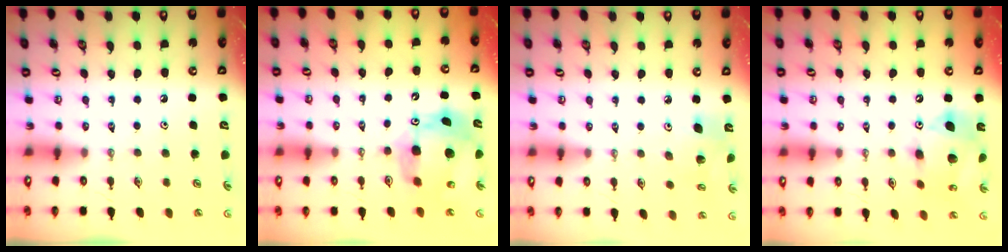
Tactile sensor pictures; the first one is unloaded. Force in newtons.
{"total": 14.7, "press": 14.6, "slide": 1.6}
{"total": 7.2, "press": 7.0, "slide": 1.9}
{"total": 13.4, "press": 13.4, "slide": 0.6}